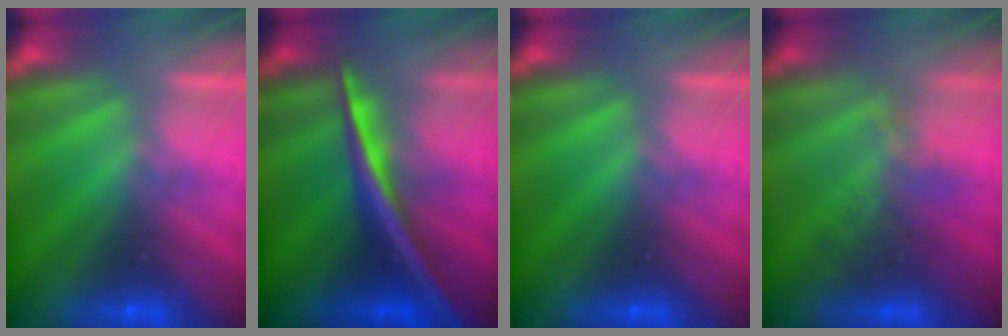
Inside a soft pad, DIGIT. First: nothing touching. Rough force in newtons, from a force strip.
{"total": 2.6}
{"total": 0.0}
{"total": 2.4}